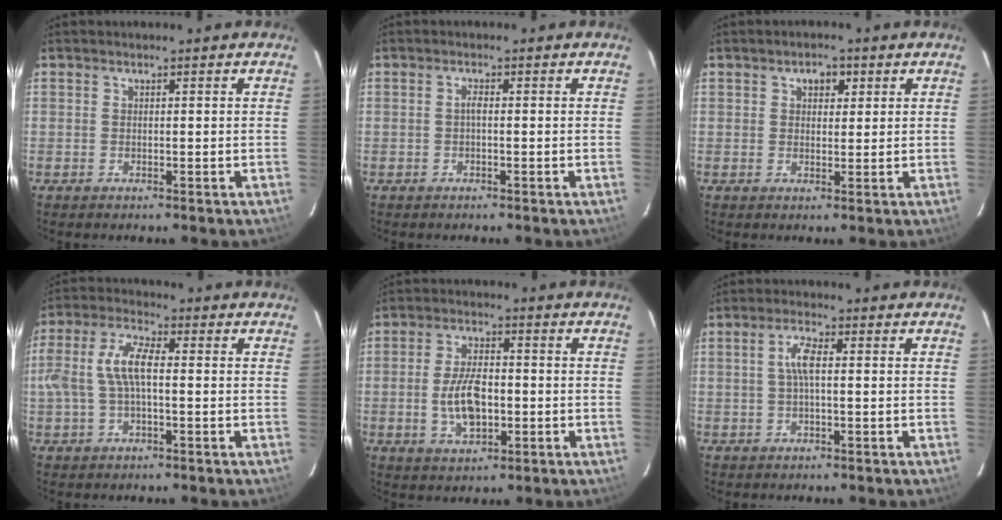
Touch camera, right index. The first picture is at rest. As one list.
[{"total": 1.0, "force": [-0.2, 0.3, 0.9], "torque": [-0.018, 0.005, -0.005]}, {"total": 3.0, "force": [1.3, 2.1, 1.7], "torque": [-0.020, 0.011, 0.021]}, {"total": 8.3, "force": [-0.4, 3.3, 7.5], "torque": [-0.160, 0.016, -0.004]}, {"total": 8.5, "force": [-1.5, 4.5, 7.1], "torque": [-0.141, 0.001, -0.021]}, {"total": 3.7, "force": [0.2, 0.9, 3.5], "torque": [-0.072, 0.006, 0.005]}]